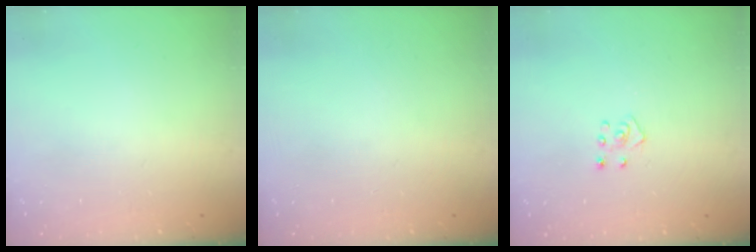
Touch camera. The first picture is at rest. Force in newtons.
{"total": 0.0}
{"total": 4.2, "press": 4.1, "slide": 0.3}